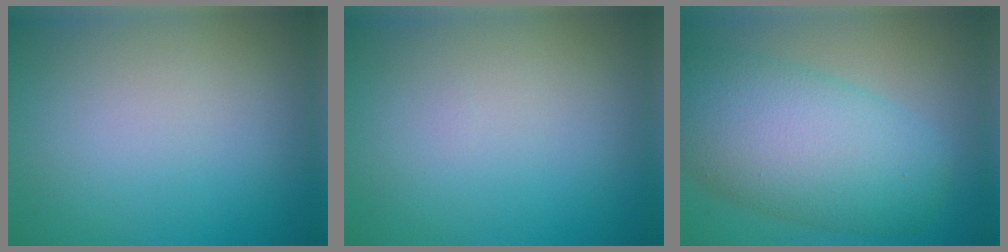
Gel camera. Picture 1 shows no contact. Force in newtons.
{"total": 0.0}
{"total": 10.2, "press": 10.2, "slide": 0.2}